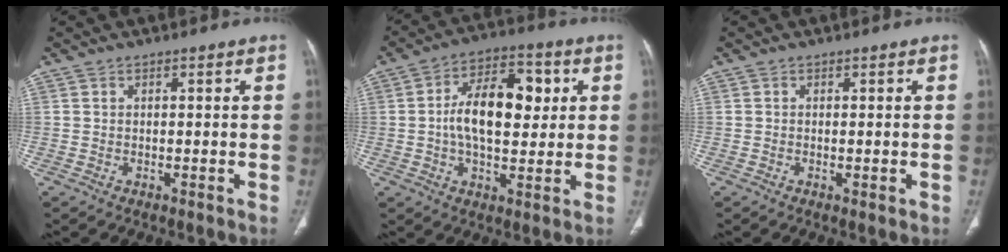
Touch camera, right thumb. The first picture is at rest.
{"total": 14.4, "force": [1.8, 8.0, 11.9], "torque": [-0.171, 0.015, 0.023]}
{"total": 1.1, "force": [-0.3, 0.4, 1.0], "torque": [-0.016, -0.003, -0.002]}